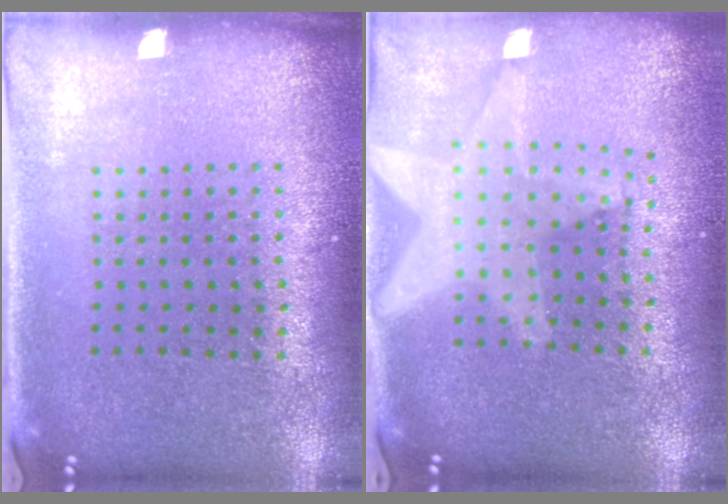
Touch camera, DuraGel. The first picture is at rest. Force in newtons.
{"total": 2.1, "press": 1.7, "slide": 1.2}